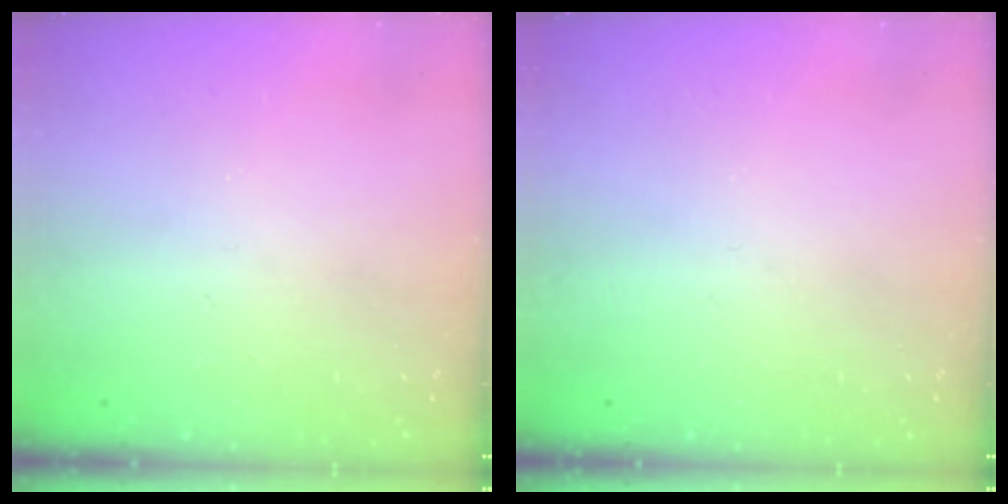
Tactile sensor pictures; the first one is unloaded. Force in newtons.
{"total": 0.0}